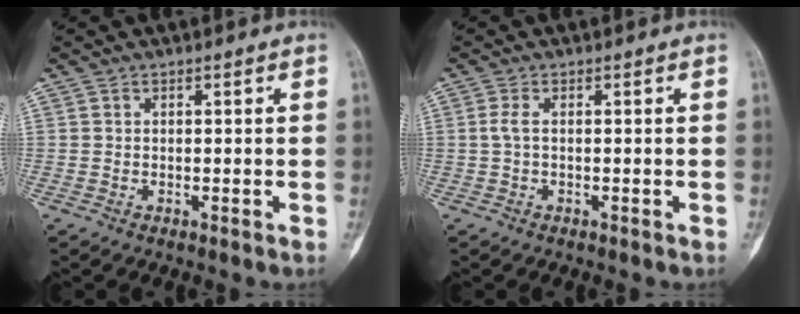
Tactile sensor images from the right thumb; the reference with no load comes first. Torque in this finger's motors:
{"motor_torque": [0.28, 0.28, 0.11, -0.18, 0.01]}